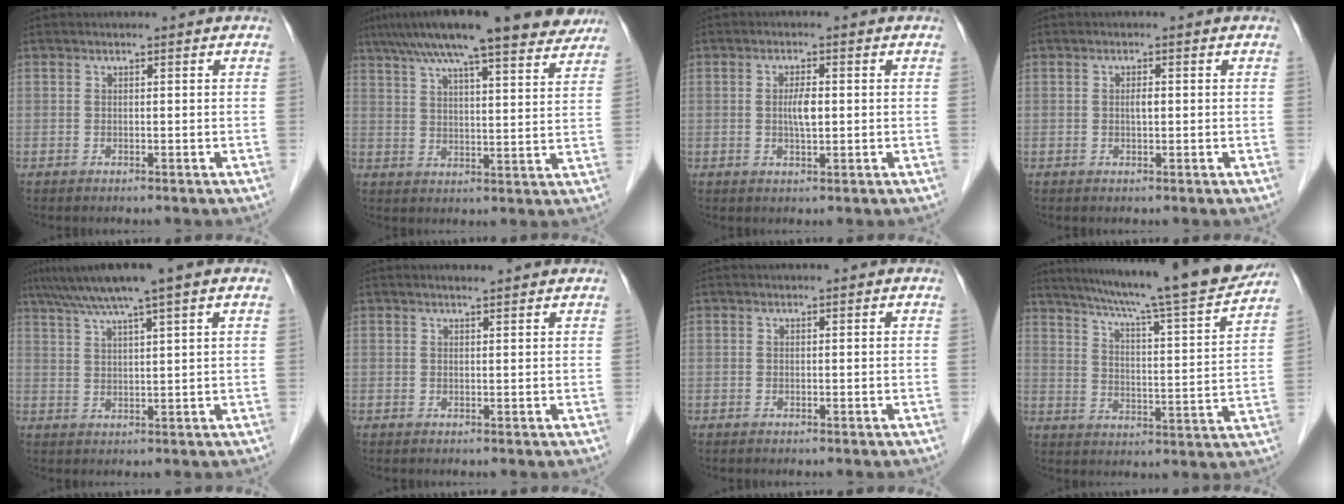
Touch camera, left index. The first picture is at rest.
{"total": 20.3, "force": [16.3, 3.0, 11.7], "torque": [-0.191, 0.038, 0.221]}
{"total": 3.0, "force": [0.1, 0.7, 2.9], "torque": [-0.055, 0.001, 0.003]}
{"total": 1.3, "force": [0.0, 0.4, 1.3], "torque": [-0.023, 0.002, 0.000]}
{"total": 8.3, "force": [5.8, -0.7, 5.9], "torque": [-0.100, 0.031, 0.098]}
{"total": 2.4, "force": [2.2, 0.1, 0.9], "torque": [-0.014, 0.014, 0.029]}
{"total": 0.0}
{"total": 21.6, "force": [18.8, -0.1, 10.8], "torque": [-0.170, -0.025, 0.261]}